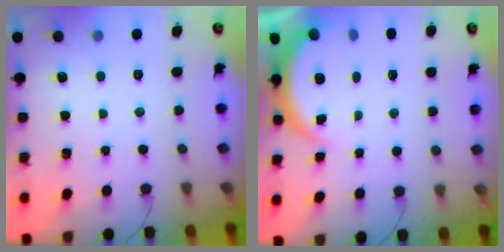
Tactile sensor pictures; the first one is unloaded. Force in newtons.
{"total": 4.9, "press": 4.9, "slide": 0.4}